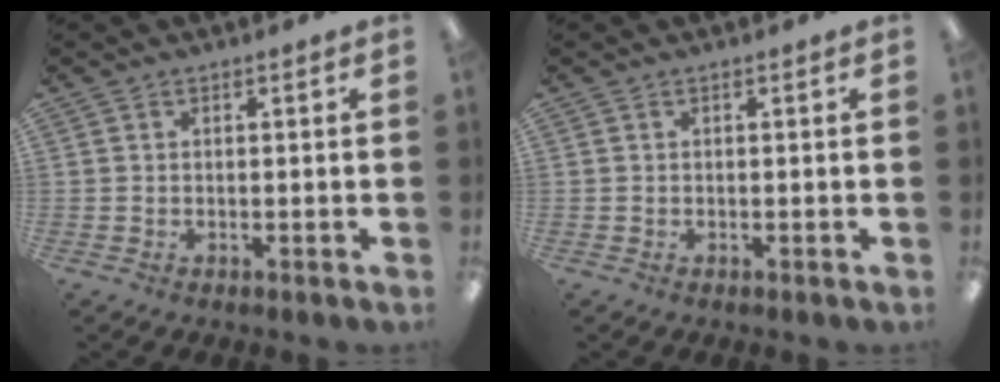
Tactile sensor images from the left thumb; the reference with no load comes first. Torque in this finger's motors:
{"motor_torque": [-0.01, -0.01, 0.03, -0.02, 0.00]}